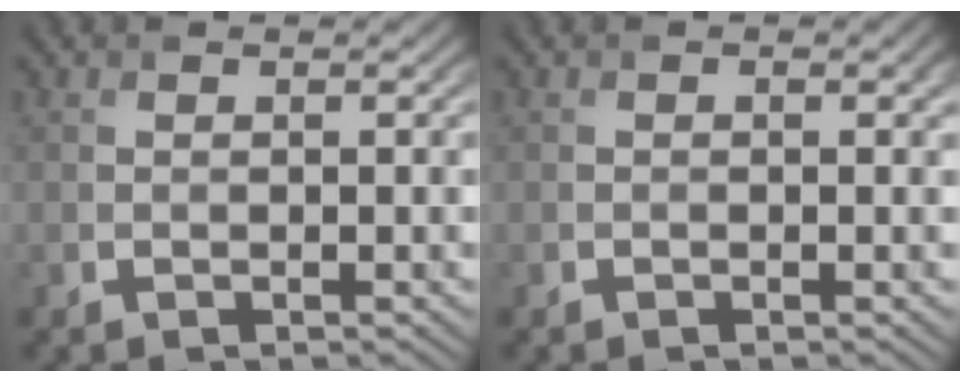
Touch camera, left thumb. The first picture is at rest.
{"total": 0.6, "force": [0.1, 0.2, 0.5], "torque": [-0.007, -0.002, 0.001]}